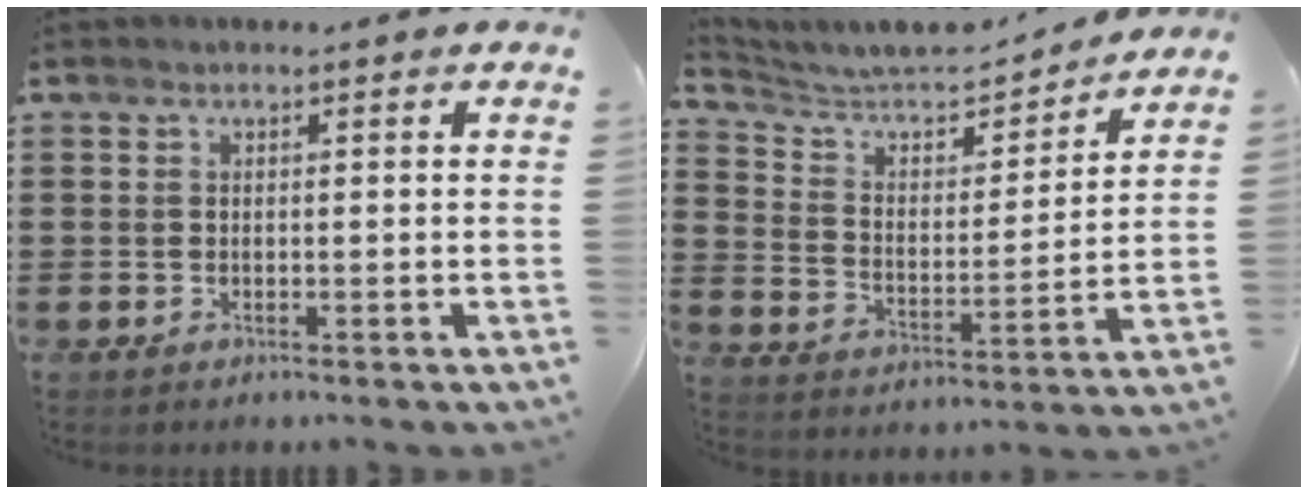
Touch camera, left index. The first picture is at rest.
{"total": 6.3, "force": [5.8, 1.7, 2.0], "torque": [-0.063, -0.045, 0.092]}